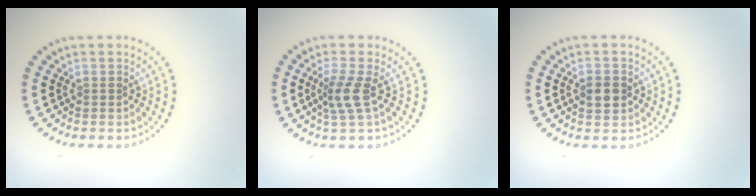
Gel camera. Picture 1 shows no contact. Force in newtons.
{"total": 2.4, "press": 1.8, "slide": 1.6}
{"total": 2.6, "press": 2.6, "slide": 0.1}